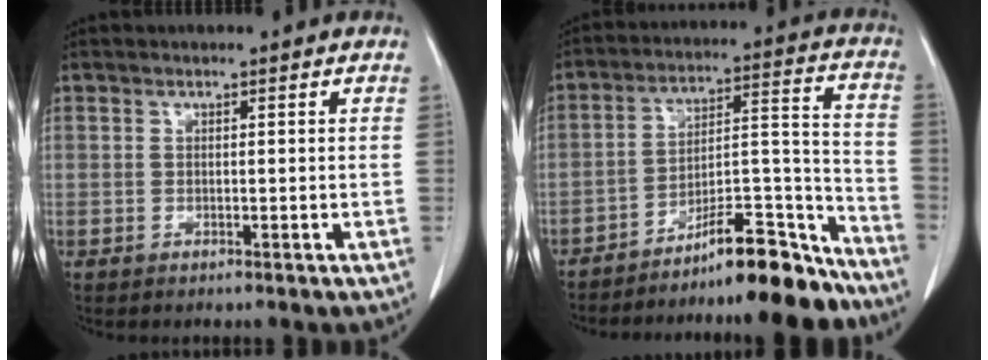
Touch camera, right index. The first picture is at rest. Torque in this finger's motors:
{"motor_torque": [0.81, -0.80, 0.25, 0.08]}